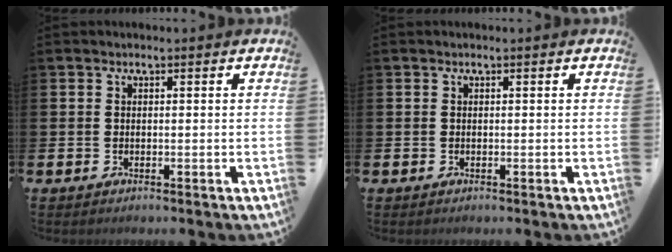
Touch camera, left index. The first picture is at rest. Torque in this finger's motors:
{"motor_torque": [0.05, 0.01, -0.01, 0.01]}